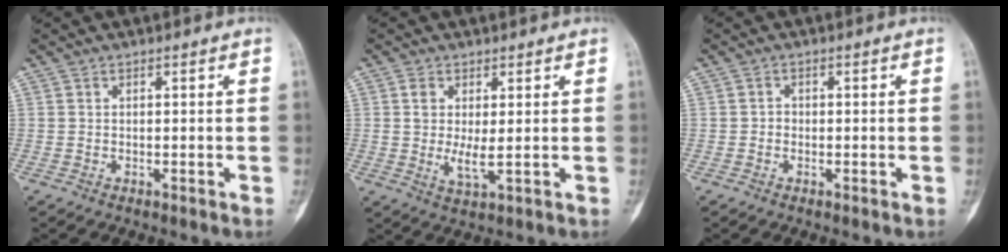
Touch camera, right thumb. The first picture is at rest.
{"total": 4.6, "force": [0.5, 1.7, 4.3], "torque": [-0.084, -0.011, 0.010]}
{"total": 1.0, "force": [-0.3, 0.8, 0.3], "torque": [0.004, 0.005, -0.009]}